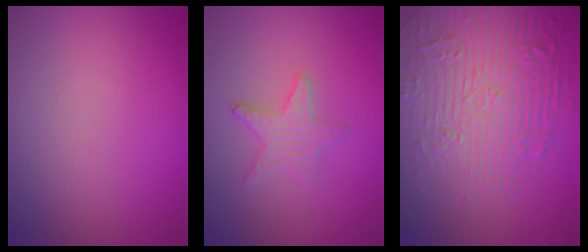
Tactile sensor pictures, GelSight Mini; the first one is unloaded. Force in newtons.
{"total": 1.2, "press": 1.2, "slide": 0.1}
{"total": 8.0, "press": 5.7, "slide": 5.6}